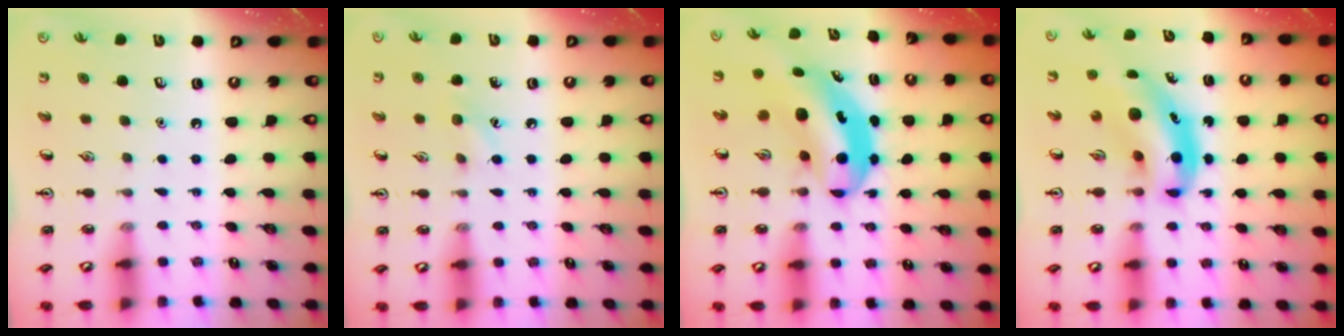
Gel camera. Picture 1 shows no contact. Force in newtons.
{"total": 7.1, "press": 6.9, "slide": 1.8}
{"total": 6.8, "press": 6.5, "slide": 2.2}
{"total": 8.9, "press": 8.5, "slide": 2.5}